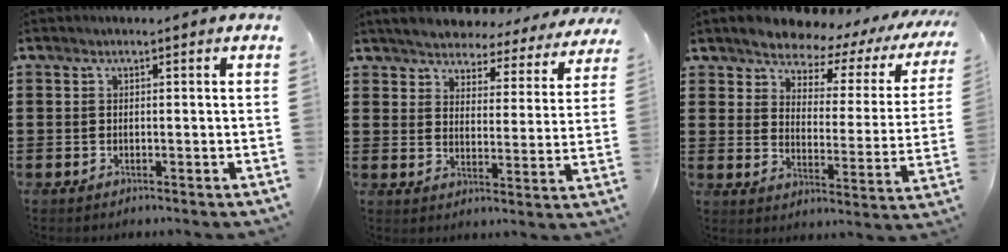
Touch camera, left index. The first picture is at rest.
{"total": 4.8, "force": [4.7, 0.5, 0.0], "torque": [-0.031, -0.035, 0.081]}
{"total": 4.8, "force": [4.6, 0.9, 1.0], "torque": [-0.043, -0.043, 0.070]}